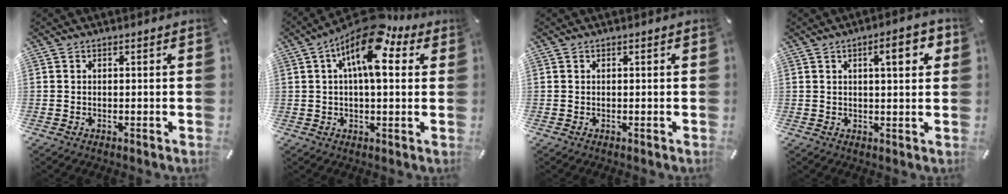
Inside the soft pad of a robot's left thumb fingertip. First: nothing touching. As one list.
[{"total": 14.3, "force": [6.3, 5.8, 11.4], "torque": [-0.183, -0.033, 0.102]}, {"total": 0.0}, {"total": 7.3, "force": [2.9, 2.1, 6.3], "torque": [-0.088, -0.008, 0.039]}]